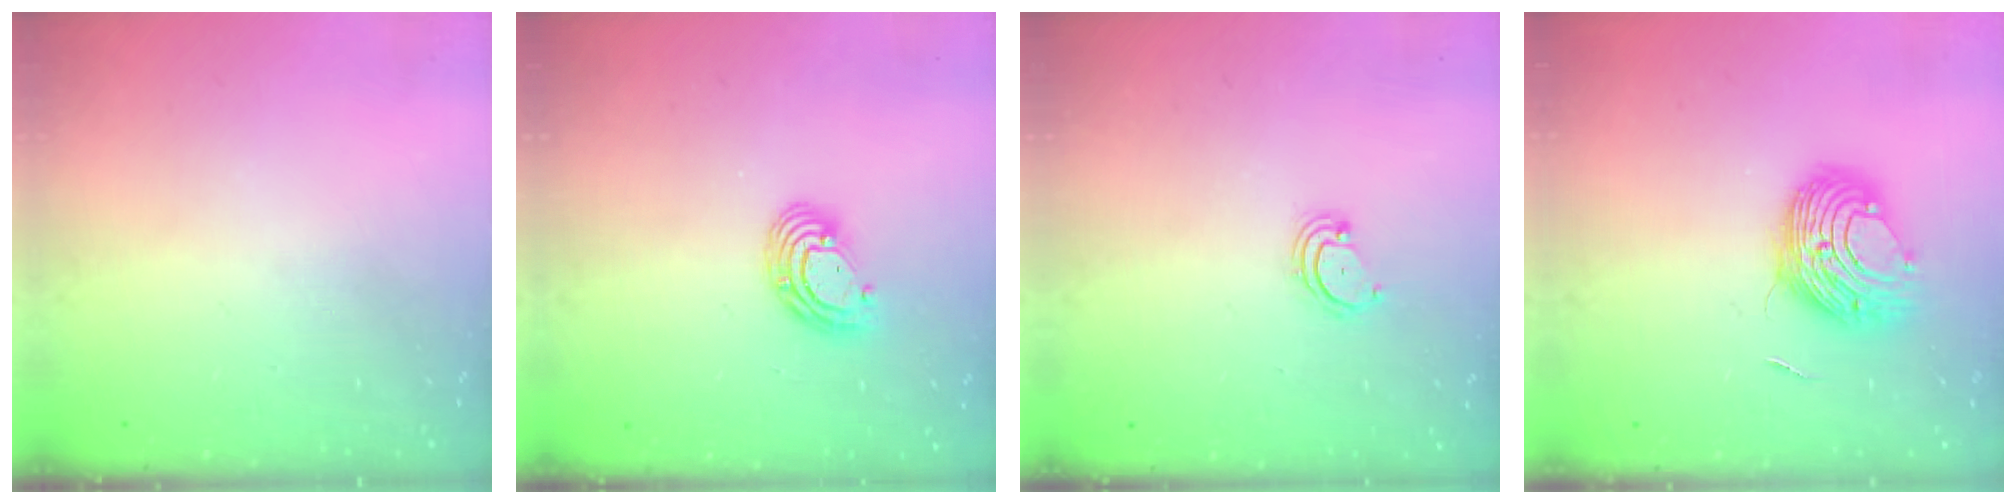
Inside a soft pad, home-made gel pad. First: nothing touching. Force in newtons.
{"total": 8.0, "press": 7.9, "slide": 1.2}
{"total": 2.9, "press": 2.9, "slide": 0.3}
{"total": 9.3, "press": 9.3, "slide": 0.6}